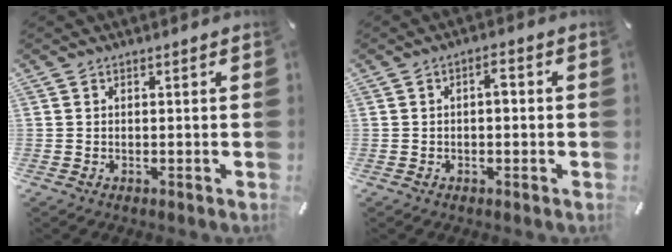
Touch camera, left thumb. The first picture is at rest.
{"total": 2.8, "force": [0.1, 1.3, 2.4], "torque": [-0.042, 0.008, -0.003]}